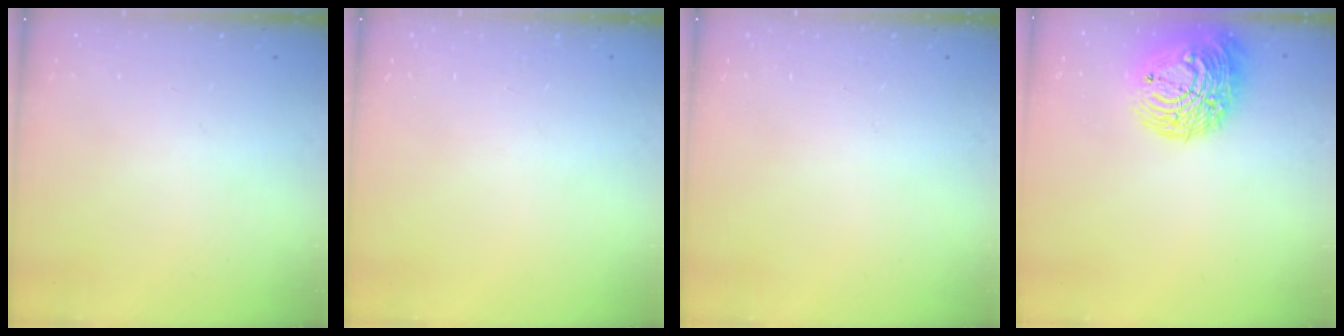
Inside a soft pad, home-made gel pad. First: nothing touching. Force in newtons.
{"total": 0.0}
{"total": 0.0}
{"total": 17.9, "press": 17.8, "slide": 1.9}